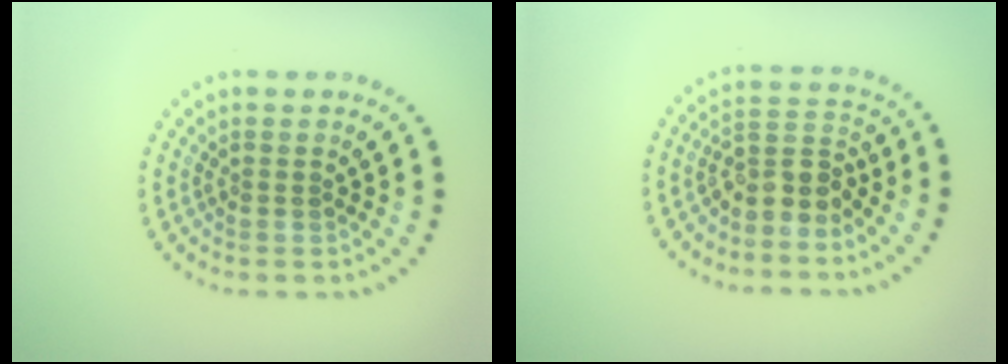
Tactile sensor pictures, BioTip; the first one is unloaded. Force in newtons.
{"total": 3.1, "press": 2.5, "slide": 1.9}